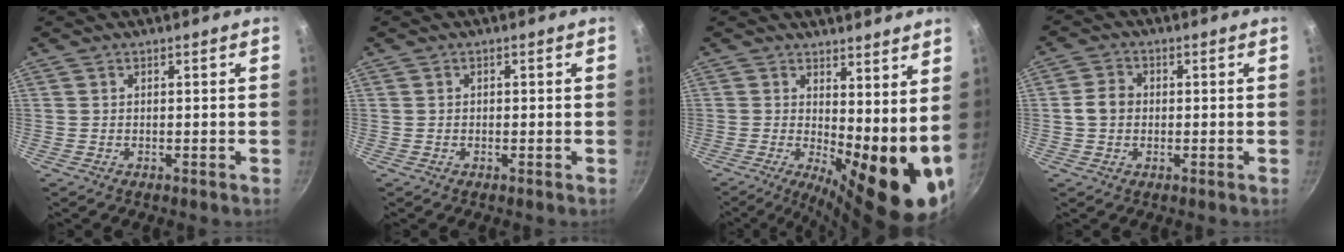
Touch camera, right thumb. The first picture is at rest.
{"total": 0.6, "force": [0.0, 0.6, 0.3], "torque": [-0.003, 0.004, 0.000]}
{"total": 15.4, "force": [1.4, 6.1, 14.1], "torque": [-0.160, -0.022, 0.033]}
{"total": 4.4, "force": [-0.2, 3.7, 2.4], "torque": [-0.029, 0.013, -0.010]}